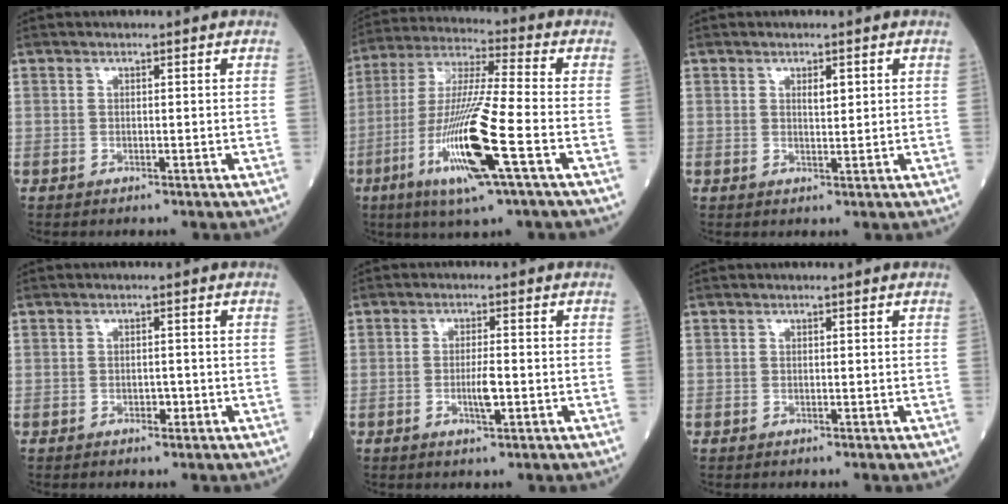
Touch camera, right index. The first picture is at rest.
{"total": 16.5, "force": [-6.1, 0.1, 15.4], "torque": [-0.316, -0.020, -0.114]}
{"total": 1.7, "force": [0.7, 0.5, 1.4], "torque": [-0.024, -0.002, 0.012]}
{"total": 1.2, "force": [-0.5, 0.7, 0.8], "torque": [-0.007, 0.003, -0.007]}
{"total": 3.2, "force": [-0.9, 0.4, 3.1], "torque": [-0.059, -0.002, -0.015]}
{"total": 0.0}